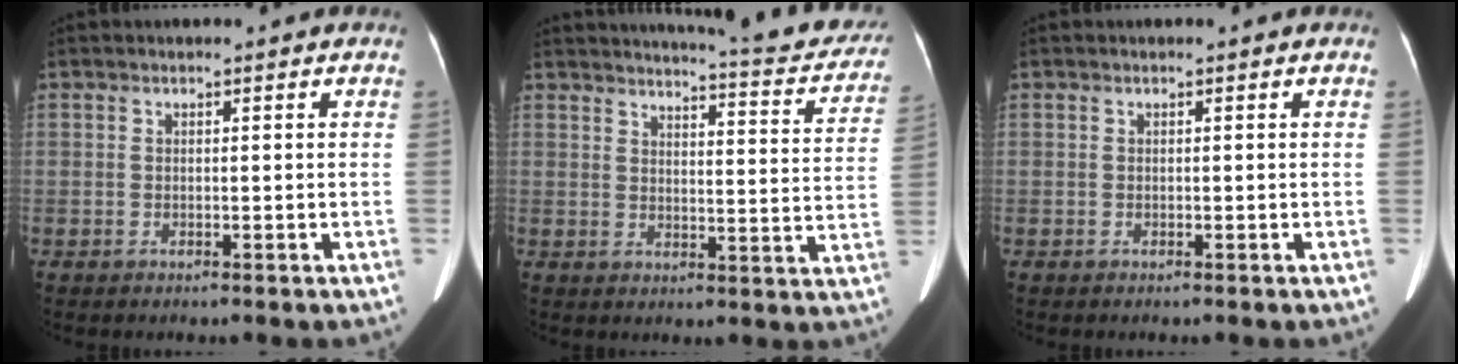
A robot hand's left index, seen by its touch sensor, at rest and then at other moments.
{"total": 18.5, "force": [17.2, 2.3, 6.5], "torque": [-0.071, -0.058, 0.189]}
{"total": 0.0}